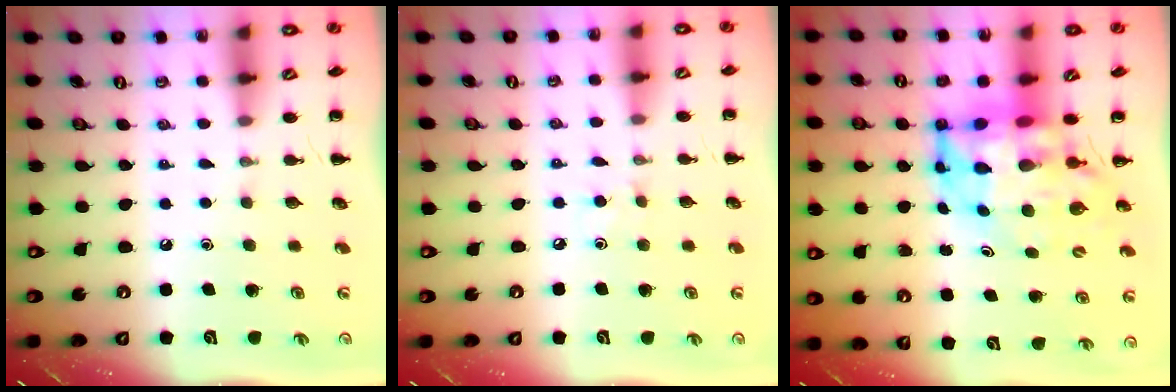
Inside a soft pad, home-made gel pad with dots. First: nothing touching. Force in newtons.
{"total": 4.0, "press": 3.8, "slide": 1.3}
{"total": 9.7, "press": 9.2, "slide": 2.9}